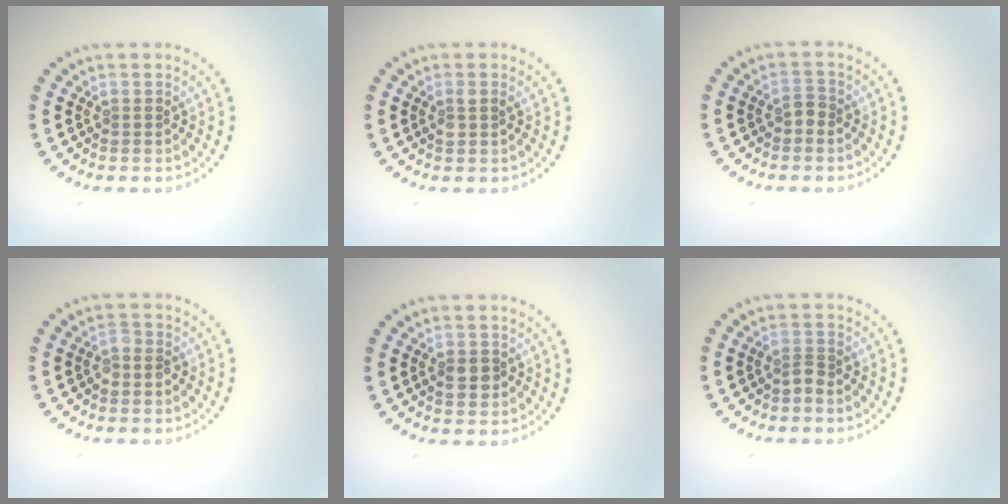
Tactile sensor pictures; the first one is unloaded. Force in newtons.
{"total": 1.2, "press": 1.1, "slide": 0.5}
{"total": 0.8, "press": 0.8, "slide": 0.3}
{"total": 1.3, "press": 1.2, "slide": 0.6}
{"total": 1.7, "press": 1.6, "slide": 0.5}
{"total": 1.1, "press": 0.8, "slide": 0.8}